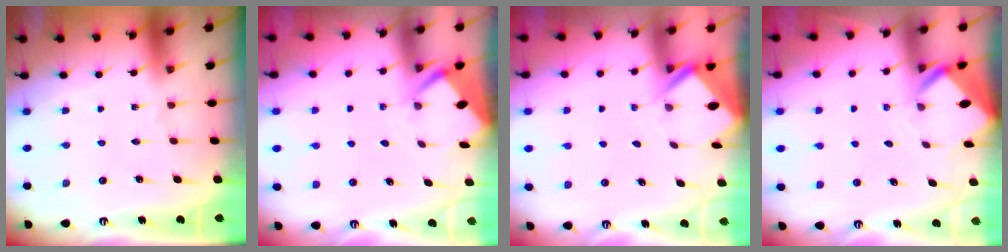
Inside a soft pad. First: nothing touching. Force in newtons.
{"total": 2.6, "press": 2.6, "slide": 0.4}
{"total": 2.6, "press": 2.6, "slide": 0.1}
{"total": 3.2, "press": 3.2, "slide": 0.2}